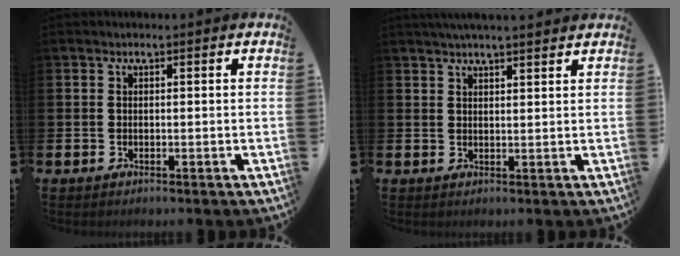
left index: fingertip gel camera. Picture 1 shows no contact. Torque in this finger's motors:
{"motor_torque": [0.92, -1.21, 0.79, 0.21]}